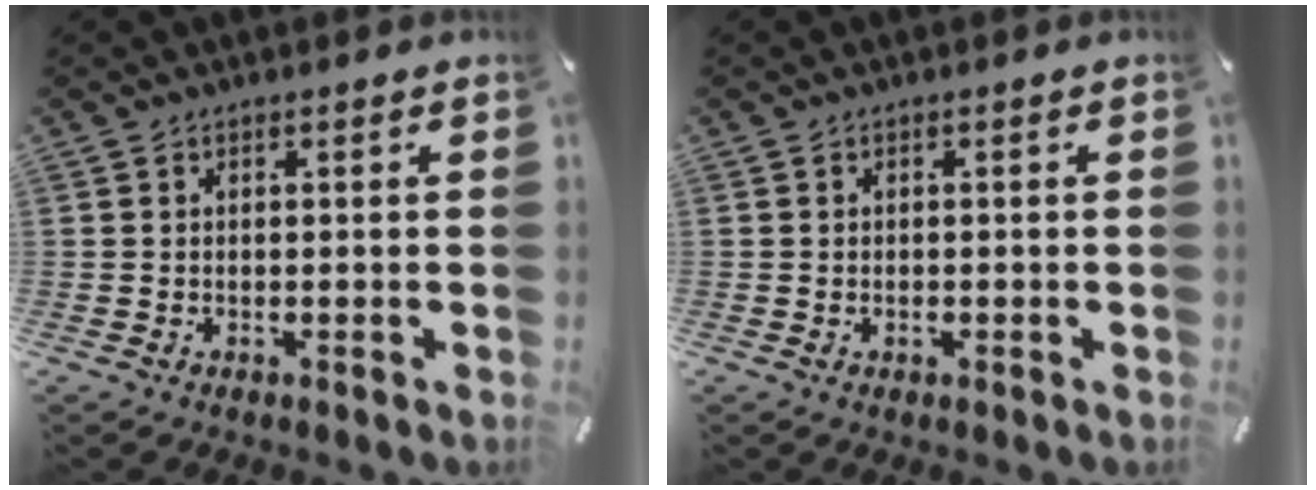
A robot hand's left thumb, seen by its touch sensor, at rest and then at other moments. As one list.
[{"total": 0.7, "force": [-0.1, 0.4, 0.5], "torque": [-0.011, -0.001, -0.003]}]